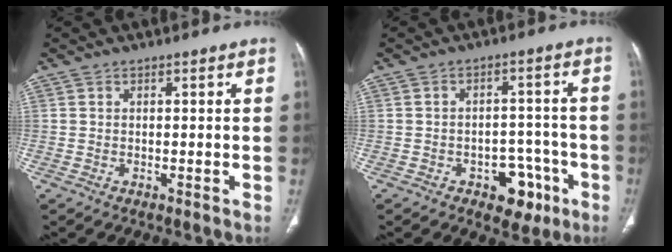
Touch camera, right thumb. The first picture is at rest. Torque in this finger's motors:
{"motor_torque": [2.53, 2.49, 0.54, -0.41, 0.00]}